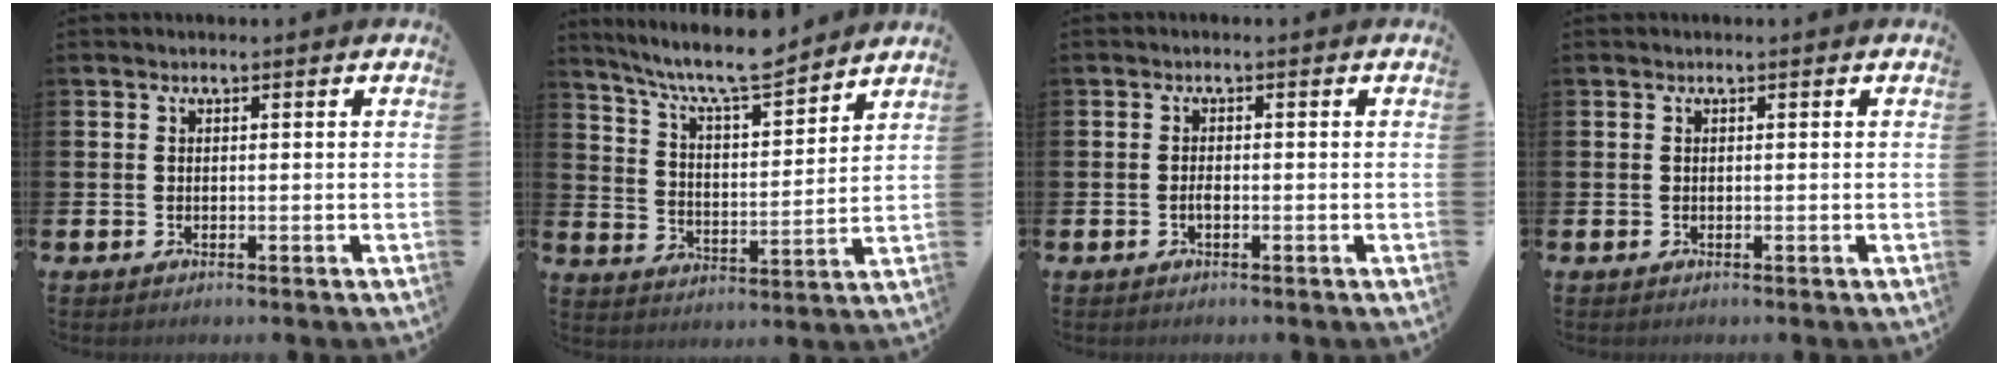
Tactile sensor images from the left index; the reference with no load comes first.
{"total": 8.7, "force": [8.2, 0.8, 2.9], "torque": [-0.082, -0.058, 0.143]}
{"total": 1.0, "force": [-0.4, 0.4, 0.9], "torque": [-0.009, -0.004, -0.010]}
{"total": 0.0}